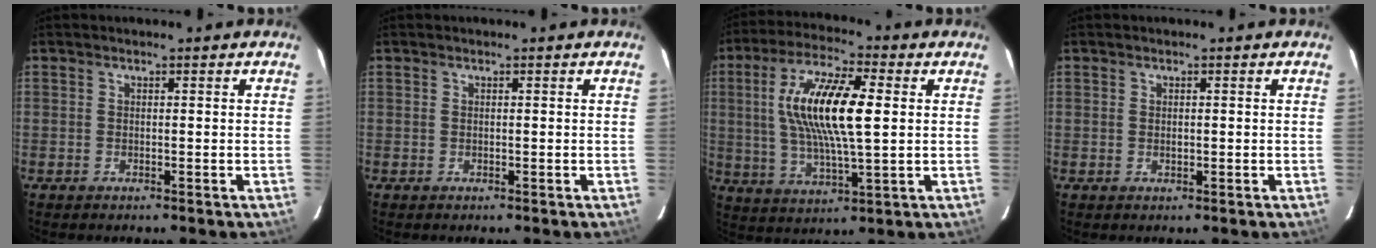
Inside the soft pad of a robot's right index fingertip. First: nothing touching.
{"total": 0.0}
{"total": 15.6, "force": [2.4, 4.4, 14.8], "torque": [-0.282, 0.010, 0.043]}
{"total": 0.7, "force": [0.0, 0.6, 0.3], "torque": [-0.004, 0.000, 0.004]}